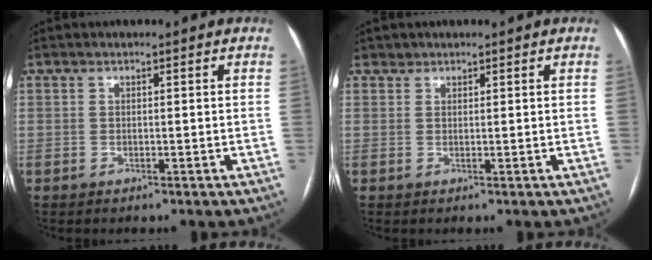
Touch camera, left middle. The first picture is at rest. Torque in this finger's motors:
{"motor_torque": [0.16, -0.28, 0.02, 0.00]}